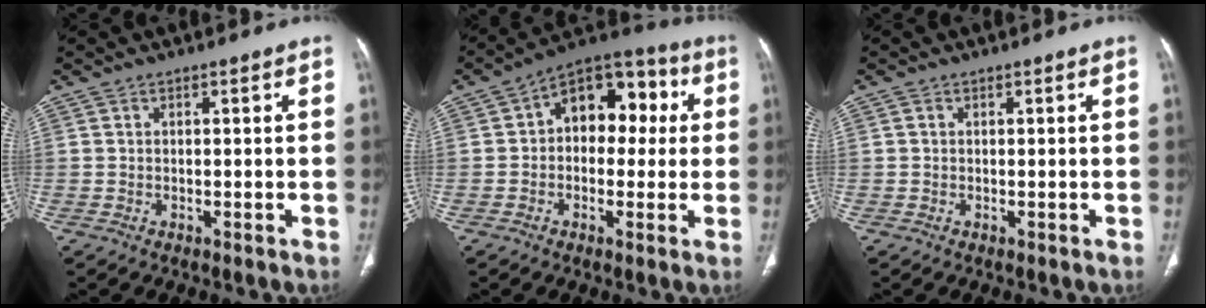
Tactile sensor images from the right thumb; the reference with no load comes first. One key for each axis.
{"total": 13.6, "fx": 2.0, "fy": 9.1, "fz": 9.9, "tx": -0.087, "ty": 0.038, "tz": 0.015}
{"total": 0.0}